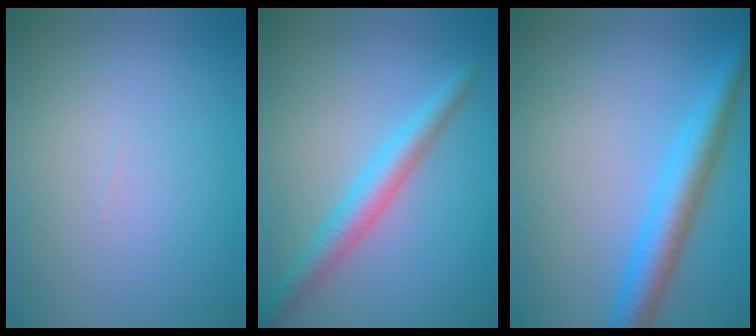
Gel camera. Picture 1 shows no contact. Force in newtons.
{"total": 3.4, "press": 3.4, "slide": 0.1}
{"total": 4.8, "press": 4.8, "slide": 0.2}